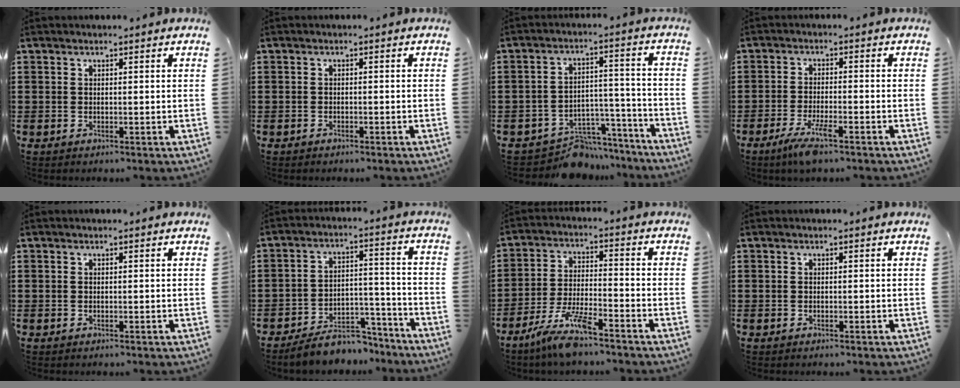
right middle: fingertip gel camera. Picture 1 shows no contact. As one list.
[{"total": 0.9, "force": [-0.9, 0.4, 0.1], "torque": [-0.003, 0.001, -0.020]}, {"total": 8.0, "force": [-7.4, 2.7, 1.5], "torque": [-0.012, 0.038, -0.138]}, {"total": 4.8, "force": [-3.0, 0.5, 3.7], "torque": [-0.077, -0.011, -0.055]}, {"total": 0.0}, {"total": 7.5, "force": [-6.8, 2.3, 2.2], "torque": [-0.025, 0.027, -0.127]}, {"total": 8.1, "force": [-6.3, 0.7, 5.0], "torque": [-0.110, -0.012, -0.121]}, {"total": 0.0}]